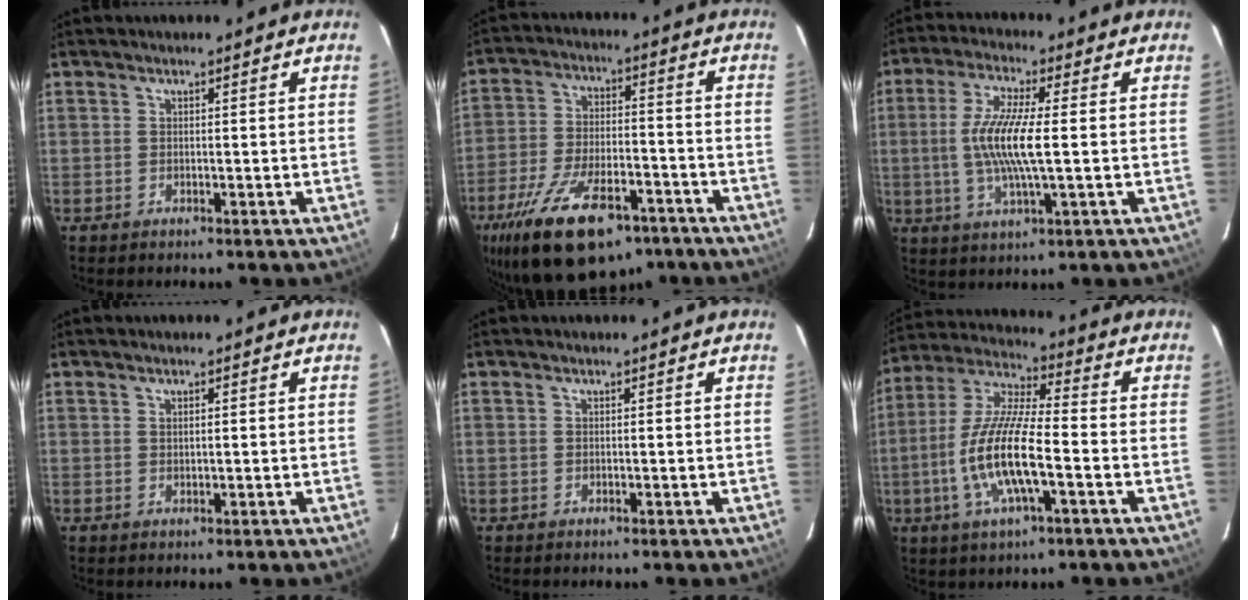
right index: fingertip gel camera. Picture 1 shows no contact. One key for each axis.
{"total": 22.7, "fx": -14.6, "fy": 10.1, "fz": 14.1, "tx": -0.284, "ty": -0.028, "tz": -0.230}
{"total": 10.7, "fx": -0.3, "fy": 1.4, "fz": 10.6, "tx": -0.209, "ty": -0.002, "tz": -0.007}
{"total": 0.7, "fx": 0.3, "fy": 0.2, "fz": 0.6, "tx": -0.012, "ty": 0.003, "tz": 0.007}
{"total": 0.0}
{"total": 14.5, "fx": -4.0, "fy": 3.0, "fz": 13.6, "tx": -0.281, "ty": -0.005, "tz": -0.081}